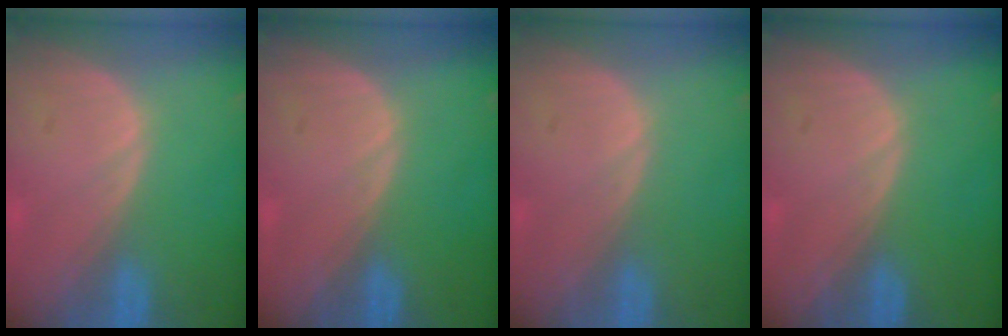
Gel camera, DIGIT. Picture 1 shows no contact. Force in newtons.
{"total": 0.0}
{"total": 0.0}
{"total": 0.0}